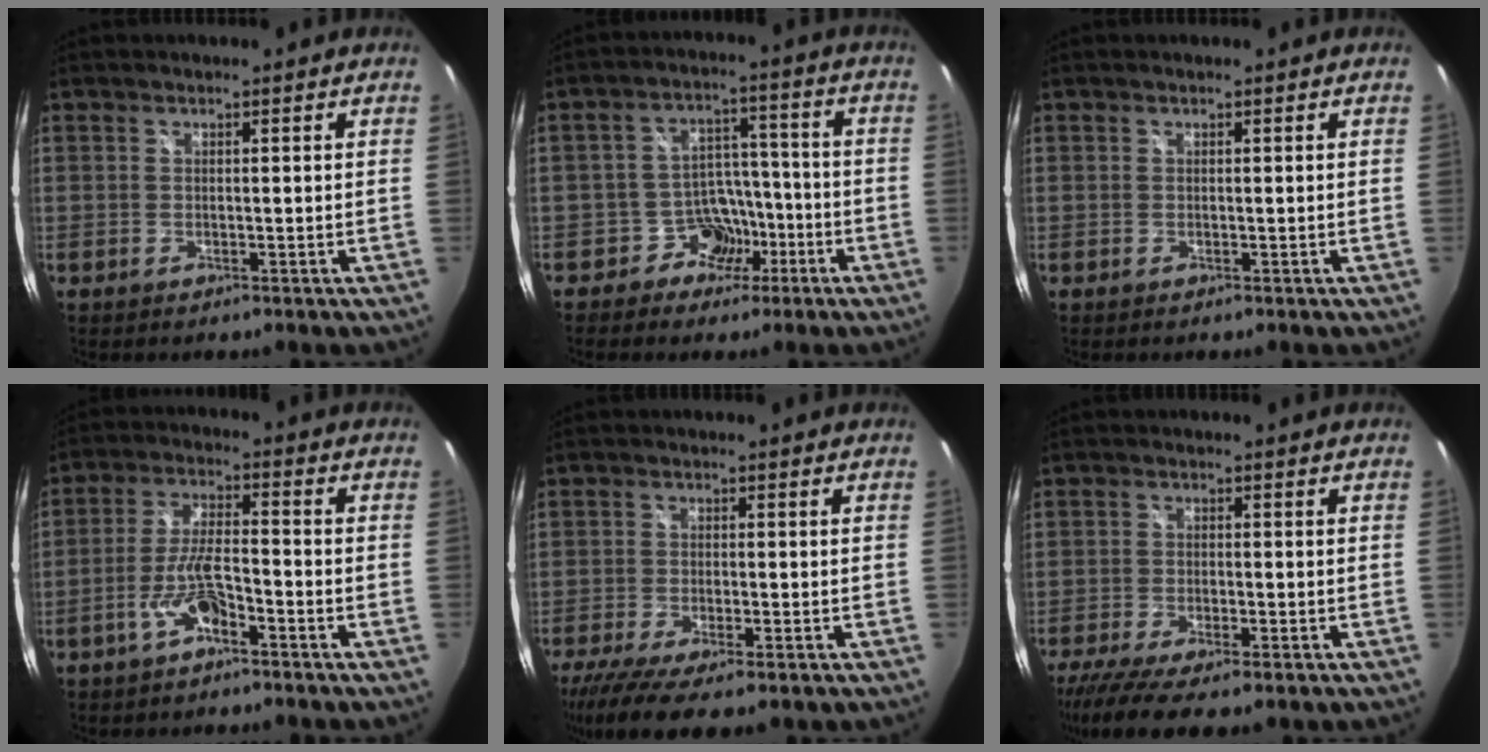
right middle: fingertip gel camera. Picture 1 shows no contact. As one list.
[{"total": 7.3, "force": [-4.3, 5.8, 1.4], "torque": [-0.023, 0.035, -0.065]}, {"total": 0.0}, {"total": 6.9, "force": [-4.1, 1.8, 5.3], "torque": [-0.115, 0.006, -0.073]}, {"total": 11.3, "force": [-8.1, 2.7, 7.4], "torque": [-0.165, -0.052, -0.137]}, {"total": 11.1, "force": [-8.3, 2.4, 6.9], "torque": [-0.155, -0.048, -0.140]}]